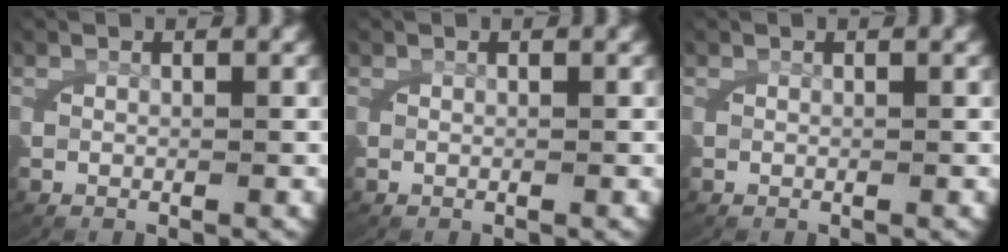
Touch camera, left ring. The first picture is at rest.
{"total": 0.0}
{"total": 0.0}